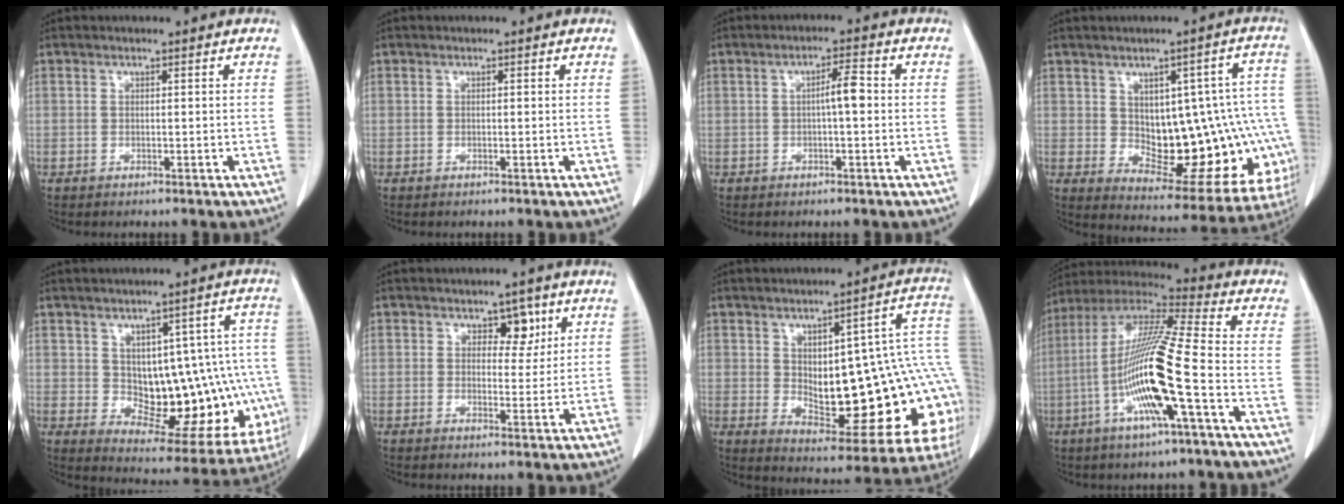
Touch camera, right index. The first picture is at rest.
{"total": 0.0}
{"total": 3.4, "force": [0.0, 0.4, 3.4], "torque": [-0.056, 0.006, -0.002]}
{"total": 18.4, "force": [-0.8, 8.8, 16.1], "torque": [-0.144, 0.034, 0.017]}
{"total": 17.9, "force": [-1.3, 9.0, 15.4], "torque": [-0.145, 0.029, 0.012]}
{"total": 3.9, "force": [1.9, 2.4, 2.5], "torque": [-0.023, 0.003, 0.028]}
{"total": 22.9, "force": [0.2, 7.3, 21.7], "torque": [-0.213, 0.028, 0.027]}
{"total": 16.8, "force": [-4.6, 0.2, 16.1], "torque": [-0.322, -0.002, -0.096]}